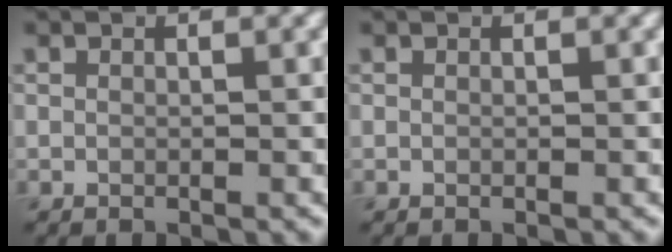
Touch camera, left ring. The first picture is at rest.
{"total": 0.0}